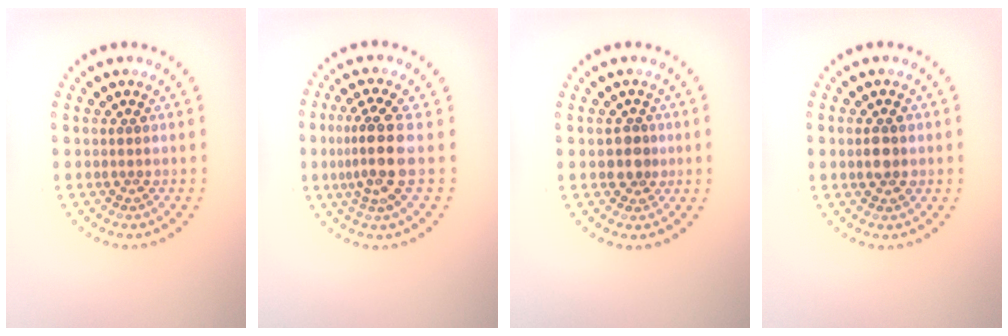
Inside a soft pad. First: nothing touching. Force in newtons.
{"total": 4.0, "press": 3.3, "slide": 2.2}
{"total": 2.0, "press": 1.8, "slide": 1.1}
{"total": 2.3, "press": 2.3, "slide": 0.0}